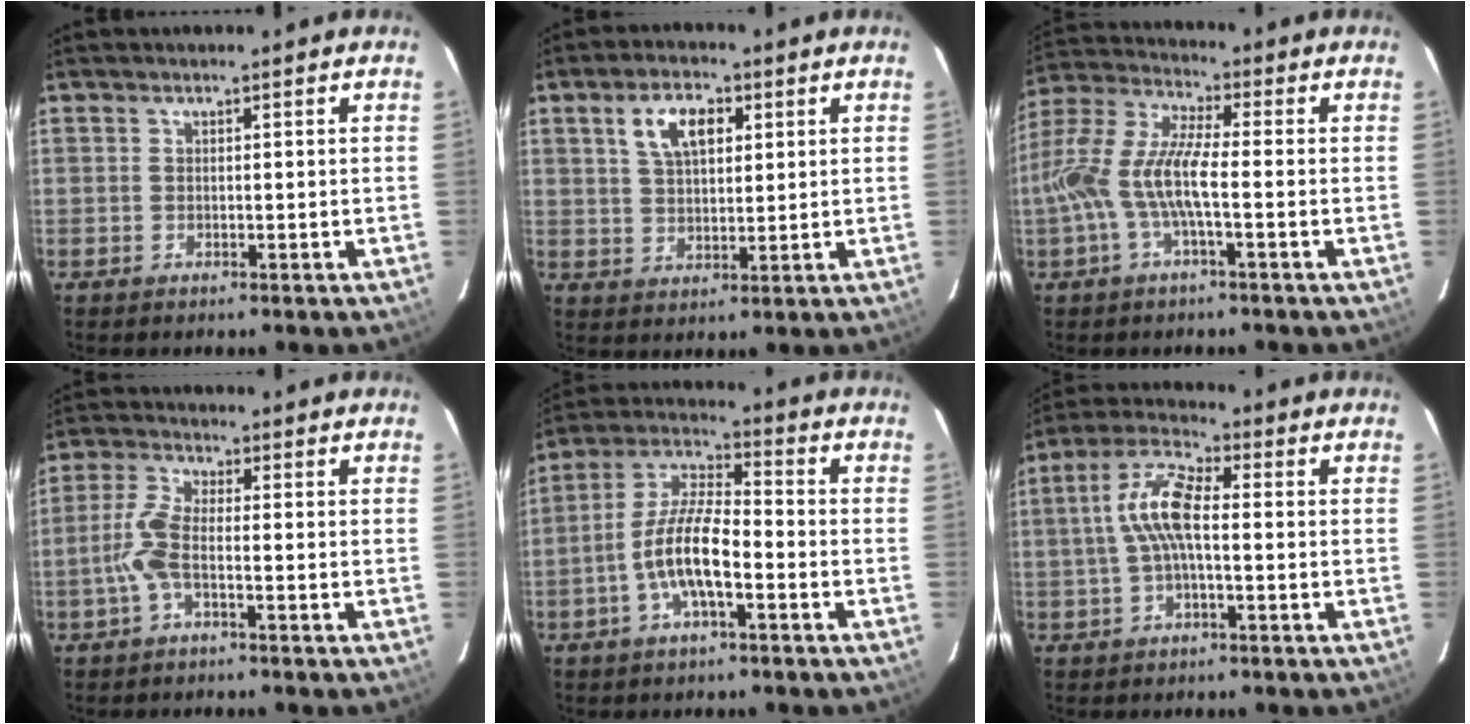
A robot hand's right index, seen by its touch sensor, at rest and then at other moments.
{"total": 7.5, "force": [3.0, 3.8, 5.7], "torque": [-0.106, 0.017, 0.056]}
{"total": 12.0, "force": [-2.7, 2.6, 11.4], "torque": [-0.242, 0.005, -0.054]}
{"total": 5.5, "force": [-1.9, 1.2, 5.0], "torque": [-0.119, 0.008, -0.041]}
{"total": 10.4, "force": [-3.9, 3.0, 9.2], "torque": [-0.193, 0.007, -0.074]}
{"total": 8.5, "force": [-0.3, 2.7, 8.1], "torque": [-0.173, 0.018, -0.009]}